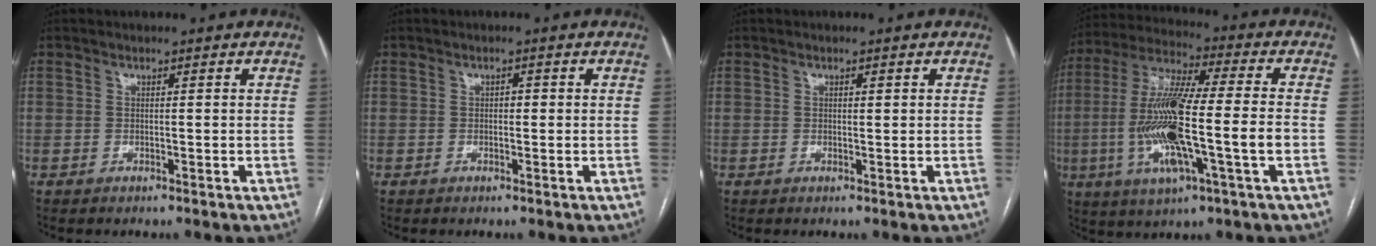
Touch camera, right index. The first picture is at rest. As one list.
[{"total": 0.9, "force": [0.0, 0.6, 0.7], "torque": [-0.007, 0.004, -0.002]}, {"total": 0.8, "force": [0.3, 0.3, 0.7], "torque": [-0.011, 0.000, 0.004]}, {"total": 17.6, "force": [-3.3, 1.5, 17.2], "torque": [-0.345, -0.005, -0.061]}]